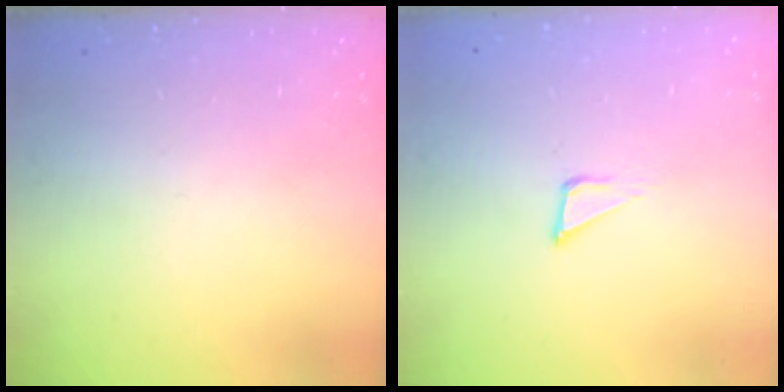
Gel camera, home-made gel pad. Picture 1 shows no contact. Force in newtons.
{"total": 2.8, "press": 2.8, "slide": 0.1}